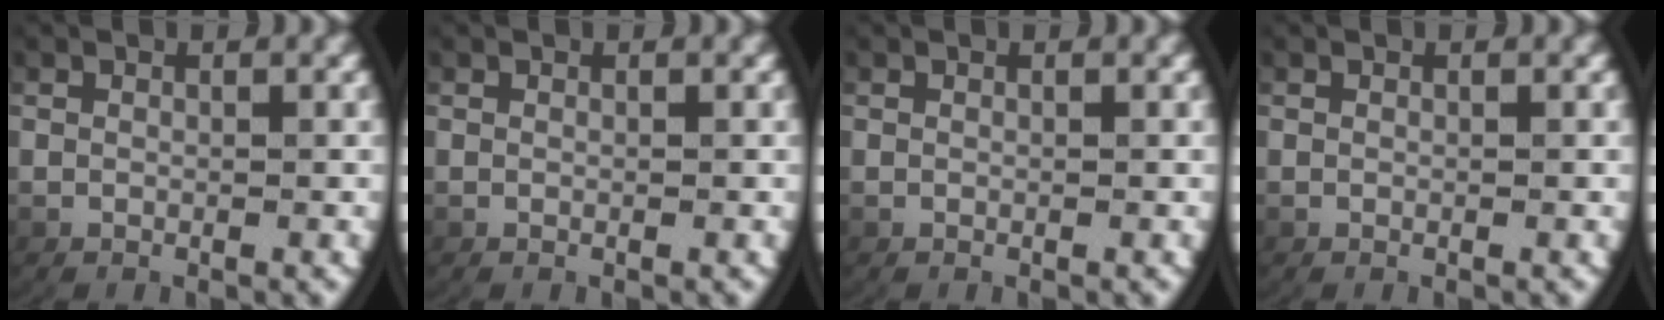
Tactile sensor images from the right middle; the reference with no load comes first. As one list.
[{"total": 0.0}, {"total": 0.0}, {"total": 0.0}]